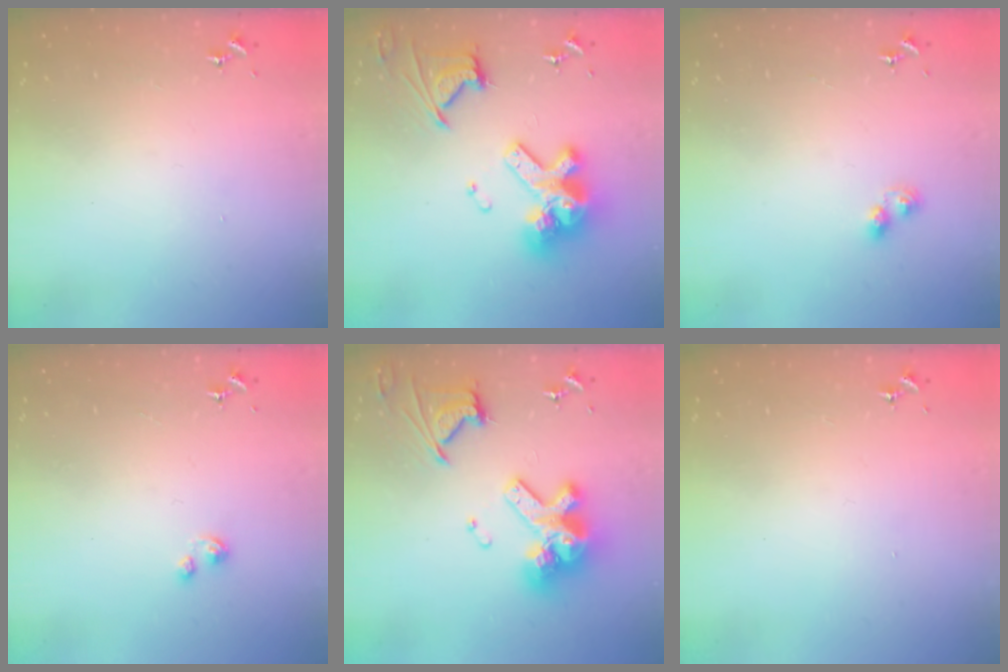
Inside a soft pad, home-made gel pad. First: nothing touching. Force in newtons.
{"total": 20.0, "press": 19.9, "slide": 2.4}
{"total": 2.8, "press": 2.8, "slide": 0.5}
{"total": 2.6, "press": 2.6, "slide": 0.2}
{"total": 20.0, "press": 19.9, "slide": 2.4}
{"total": 0.0}